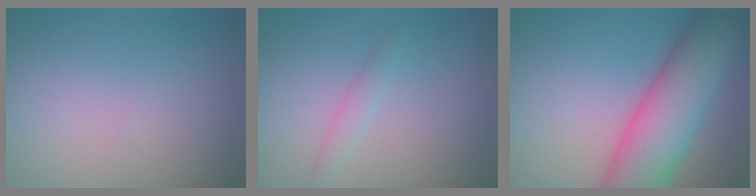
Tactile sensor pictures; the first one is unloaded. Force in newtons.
{"total": 1.1, "press": 1.1, "slide": 0.0}
{"total": 9.2, "press": 9.2, "slide": 0.5}